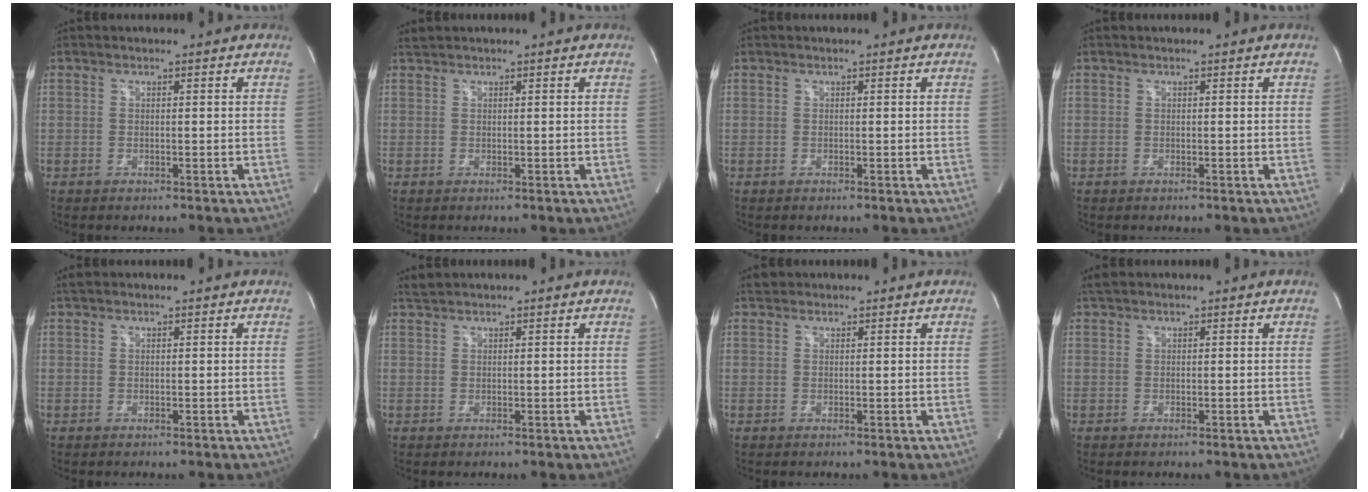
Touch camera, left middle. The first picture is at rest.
{"total": 0.8, "force": [0.7, -0.2, 0.0], "torque": [-0.010, 0.010, 0.021]}
{"total": 0.0}
{"total": 0.0}
{"total": 0.6, "force": [0.6, 0.1, 0.2], "torque": [-0.014, 0.013, 0.016]}
{"total": 1.2, "force": [1.1, -0.3, 0.0], "torque": [-0.008, 0.009, 0.030]}
{"total": 1.0, "force": [0.9, 0.4, 0.0], "torque": [-0.004, 0.010, 0.015]}
{"total": 1.1, "force": [1.0, 0.2, 0.4], "torque": [-0.017, 0.015, 0.023]}